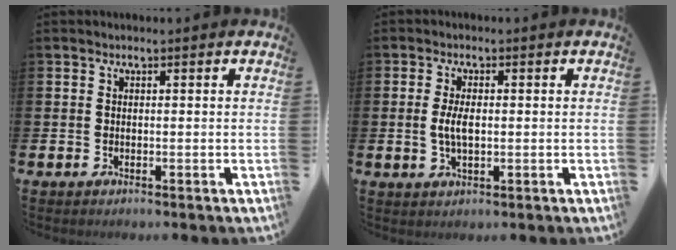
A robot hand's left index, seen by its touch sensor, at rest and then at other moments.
{"total": 3.5, "force": [0.1, 1.5, 3.1], "torque": [-0.062, 0.000, -0.004]}